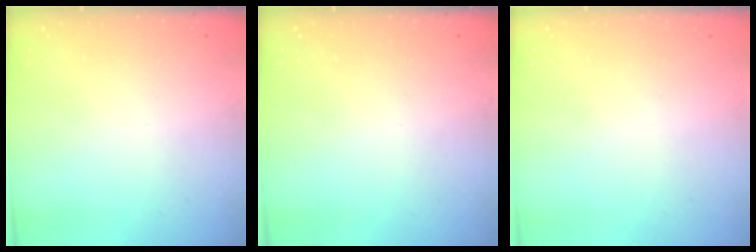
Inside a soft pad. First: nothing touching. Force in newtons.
{"total": 1.8, "press": 1.8, "slide": 0.4}
{"total": 1.7, "press": 1.7, "slide": 0.1}